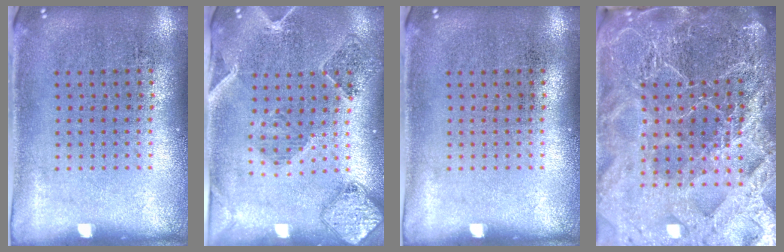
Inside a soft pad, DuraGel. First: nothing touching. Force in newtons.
{"total": 0.7, "press": 0.7, "slide": 0.3}
{"total": 0.0}
{"total": 6.4, "press": 5.5, "slide": 3.3}